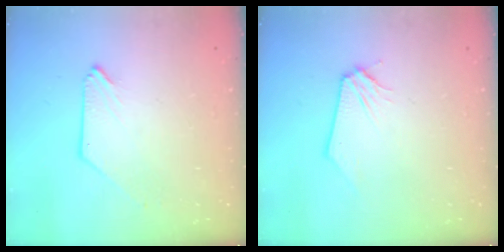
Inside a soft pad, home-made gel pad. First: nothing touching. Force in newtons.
{"total": 0.0}